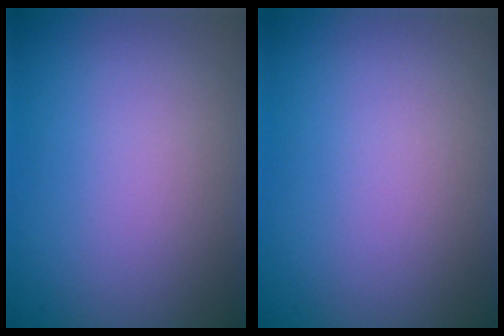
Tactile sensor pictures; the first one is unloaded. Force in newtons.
{"total": 0.0}